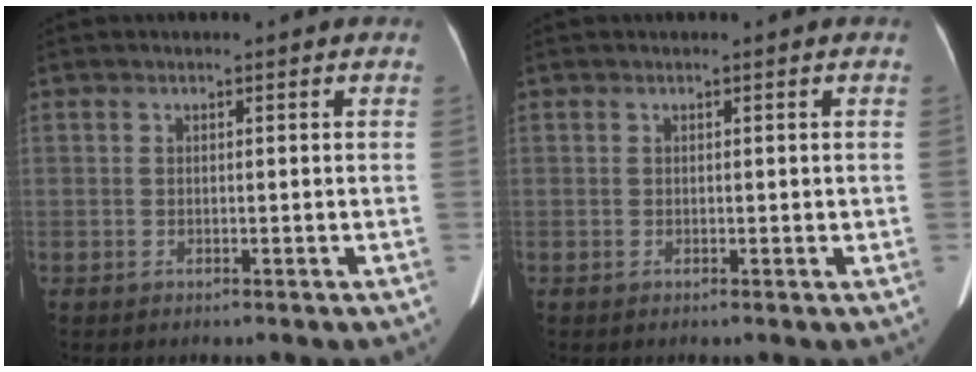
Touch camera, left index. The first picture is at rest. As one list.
[{"total": 0.7, "force": [0.3, 0.3, 0.5], "torque": [-0.006, 0.000, 0.003]}]